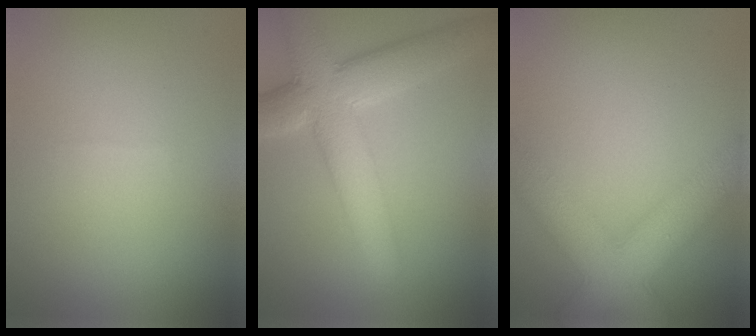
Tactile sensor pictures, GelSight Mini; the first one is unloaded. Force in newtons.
{"total": 7.9, "press": 7.8, "slide": 0.7}
{"total": 7.7, "press": 7.7, "slide": 0.3}